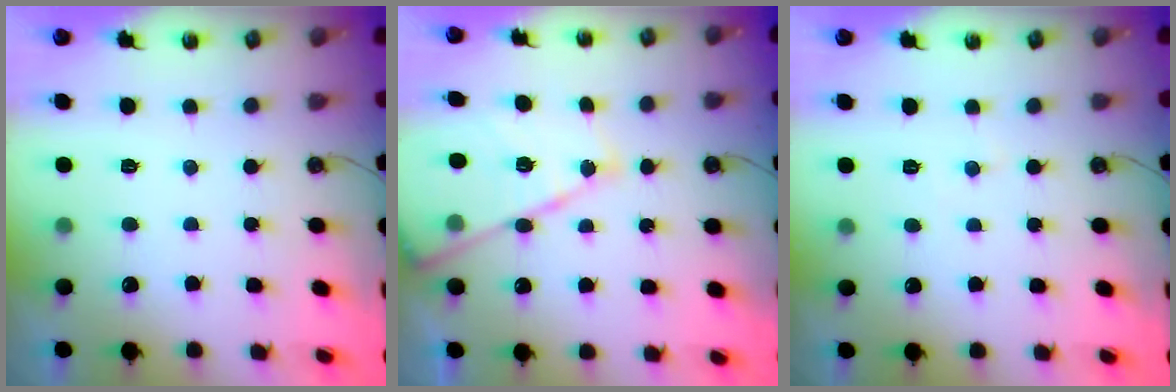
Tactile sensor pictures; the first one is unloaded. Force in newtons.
{"total": 17.0, "press": 17.0, "slide": 1.5}
{"total": 3.3, "press": 3.3, "slide": 0.5}